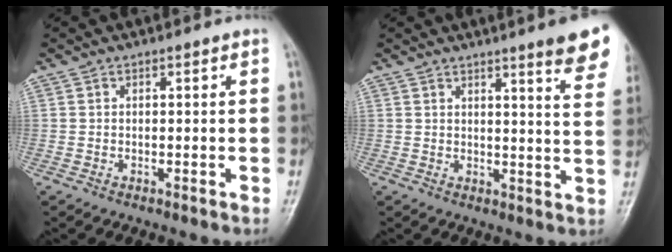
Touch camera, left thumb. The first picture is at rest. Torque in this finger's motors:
{"motor_torque": [1.01, -0.16, 1.84, -0.93, 0.04]}